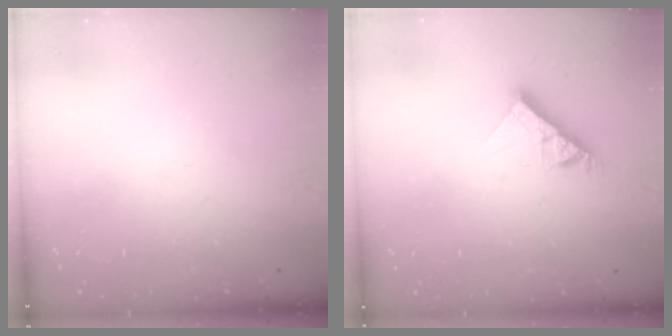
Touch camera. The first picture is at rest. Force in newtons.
{"total": 7.1, "press": 7.1, "slide": 0.6}